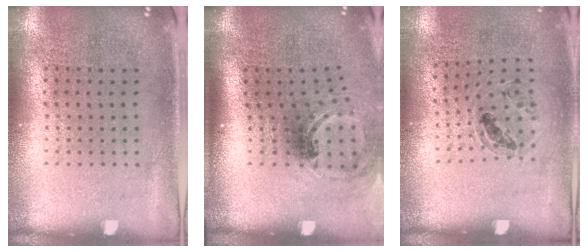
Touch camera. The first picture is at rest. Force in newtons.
{"total": 1.5, "press": 1.1, "slide": 0.9}
{"total": 0.9, "press": 0.8, "slide": 0.3}